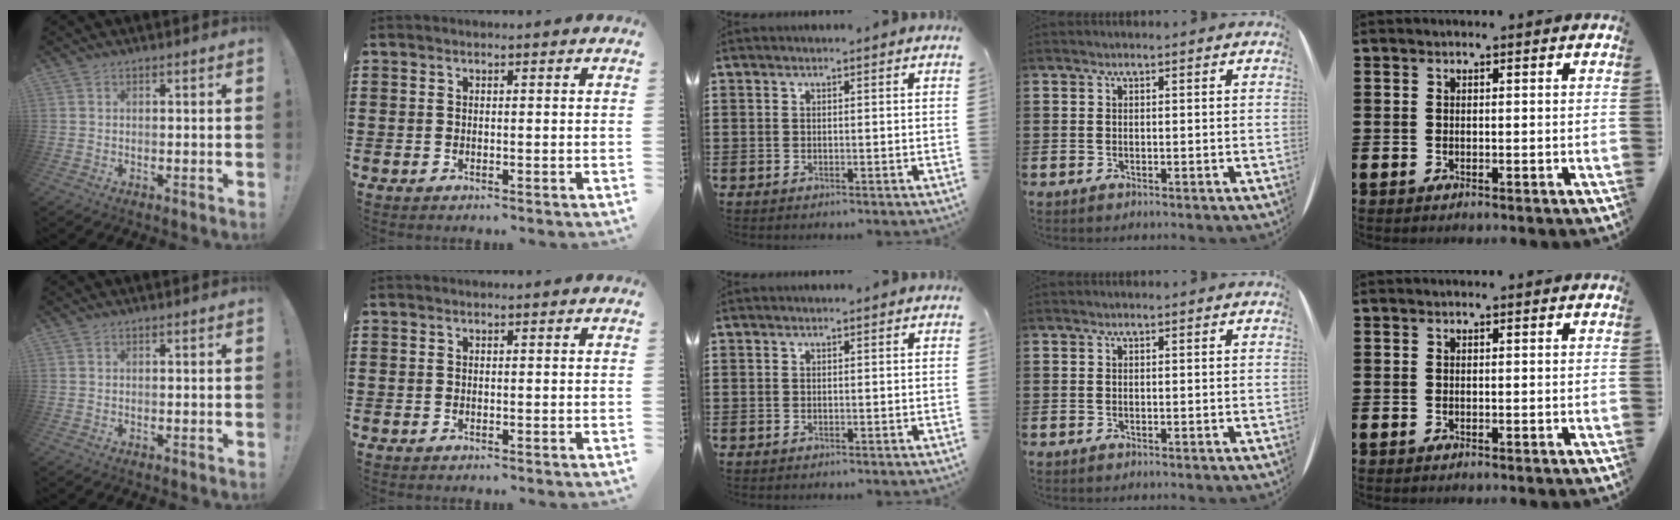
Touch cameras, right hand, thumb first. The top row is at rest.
{}